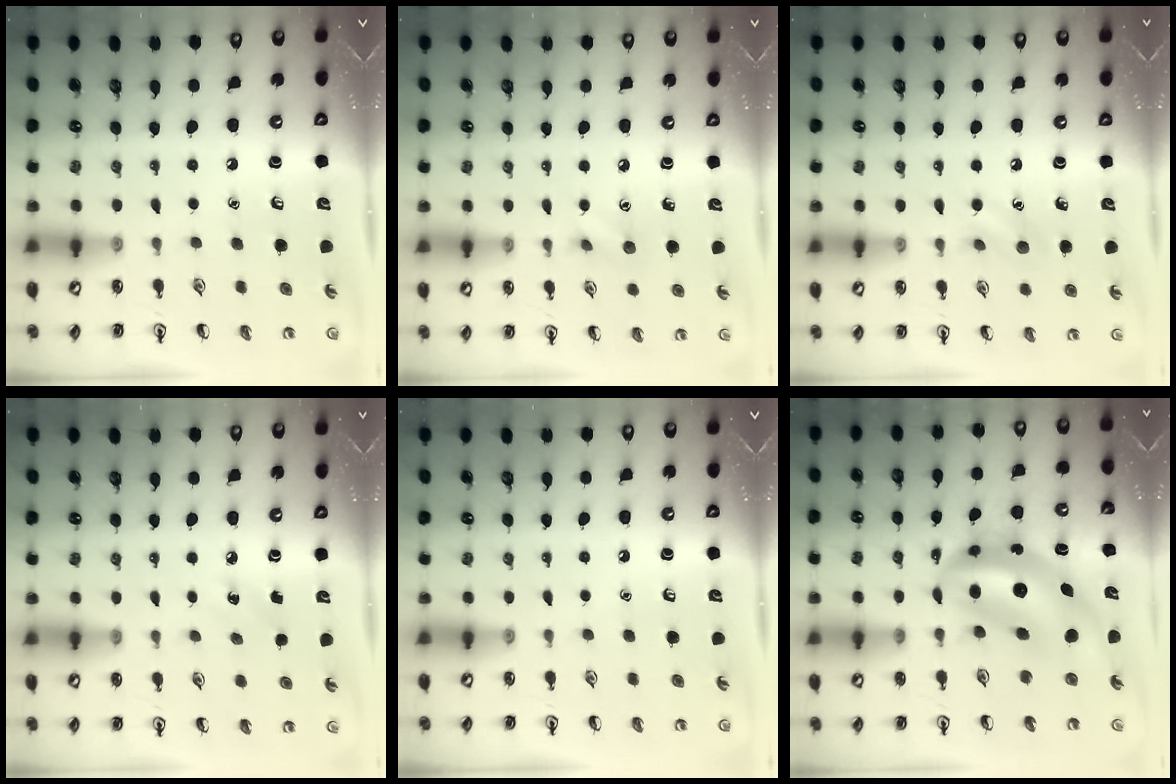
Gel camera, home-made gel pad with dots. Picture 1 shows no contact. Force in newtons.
{"total": 5.5, "press": 5.4, "slide": 1.3}
{"total": 6.9, "press": 6.7, "slide": 2.0}
{"total": 3.8, "press": 3.5, "slide": 1.4}
{"total": 0.0}
{"total": 11.2, "press": 10.7, "slide": 3.2}